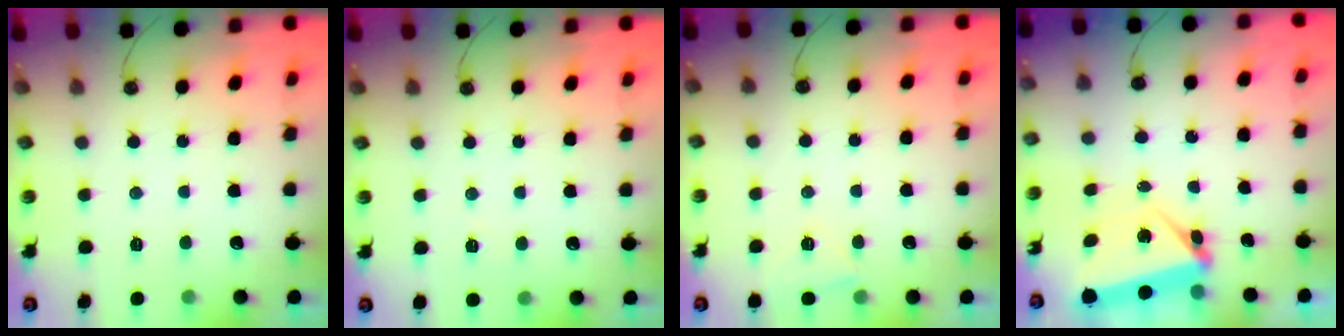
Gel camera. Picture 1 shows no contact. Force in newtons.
{"total": 3.3, "press": 2.2, "slide": 2.4}
{"total": 4.0, "press": 4.0, "slide": 0.3}
{"total": 7.3, "press": 4.7, "slide": 5.6}